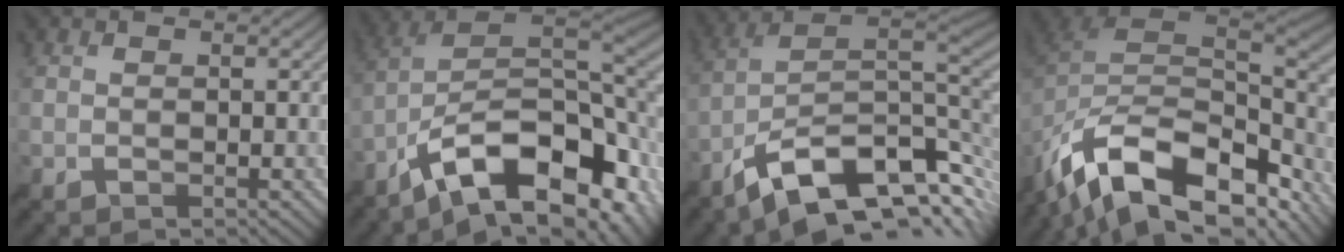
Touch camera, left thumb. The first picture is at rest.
{"total": 17.6, "force": [-7.1, 8.1, 13.9], "torque": [-0.237, -0.002, -0.113]}
{"total": 14.8, "force": [-6.5, 6.6, 11.5], "torque": [-0.215, 0.000, -0.111]}
{"total": 16.4, "force": [-9.4, 9.3, 9.6], "torque": [-0.229, -0.038, -0.146]}